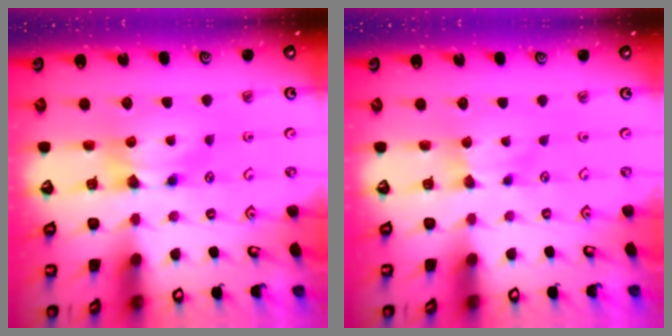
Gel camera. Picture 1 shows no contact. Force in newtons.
{"total": 1.4, "press": 1.3, "slide": 0.5}